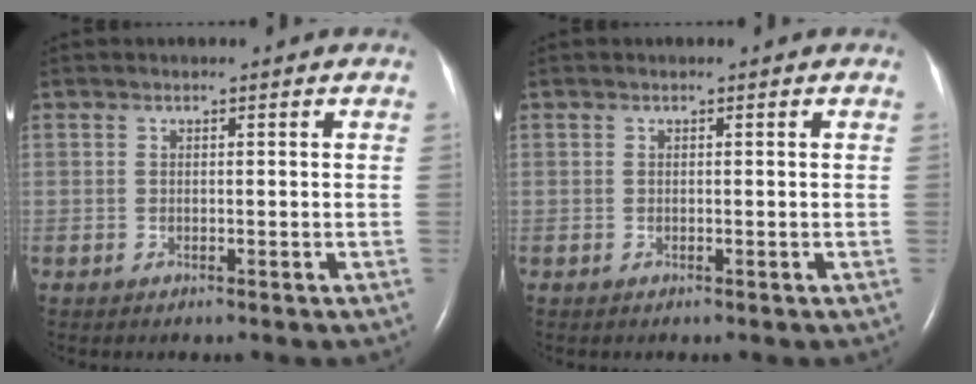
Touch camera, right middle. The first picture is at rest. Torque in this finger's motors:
{"motor_torque": [0.01, 0.01, 0.00, 0.00]}